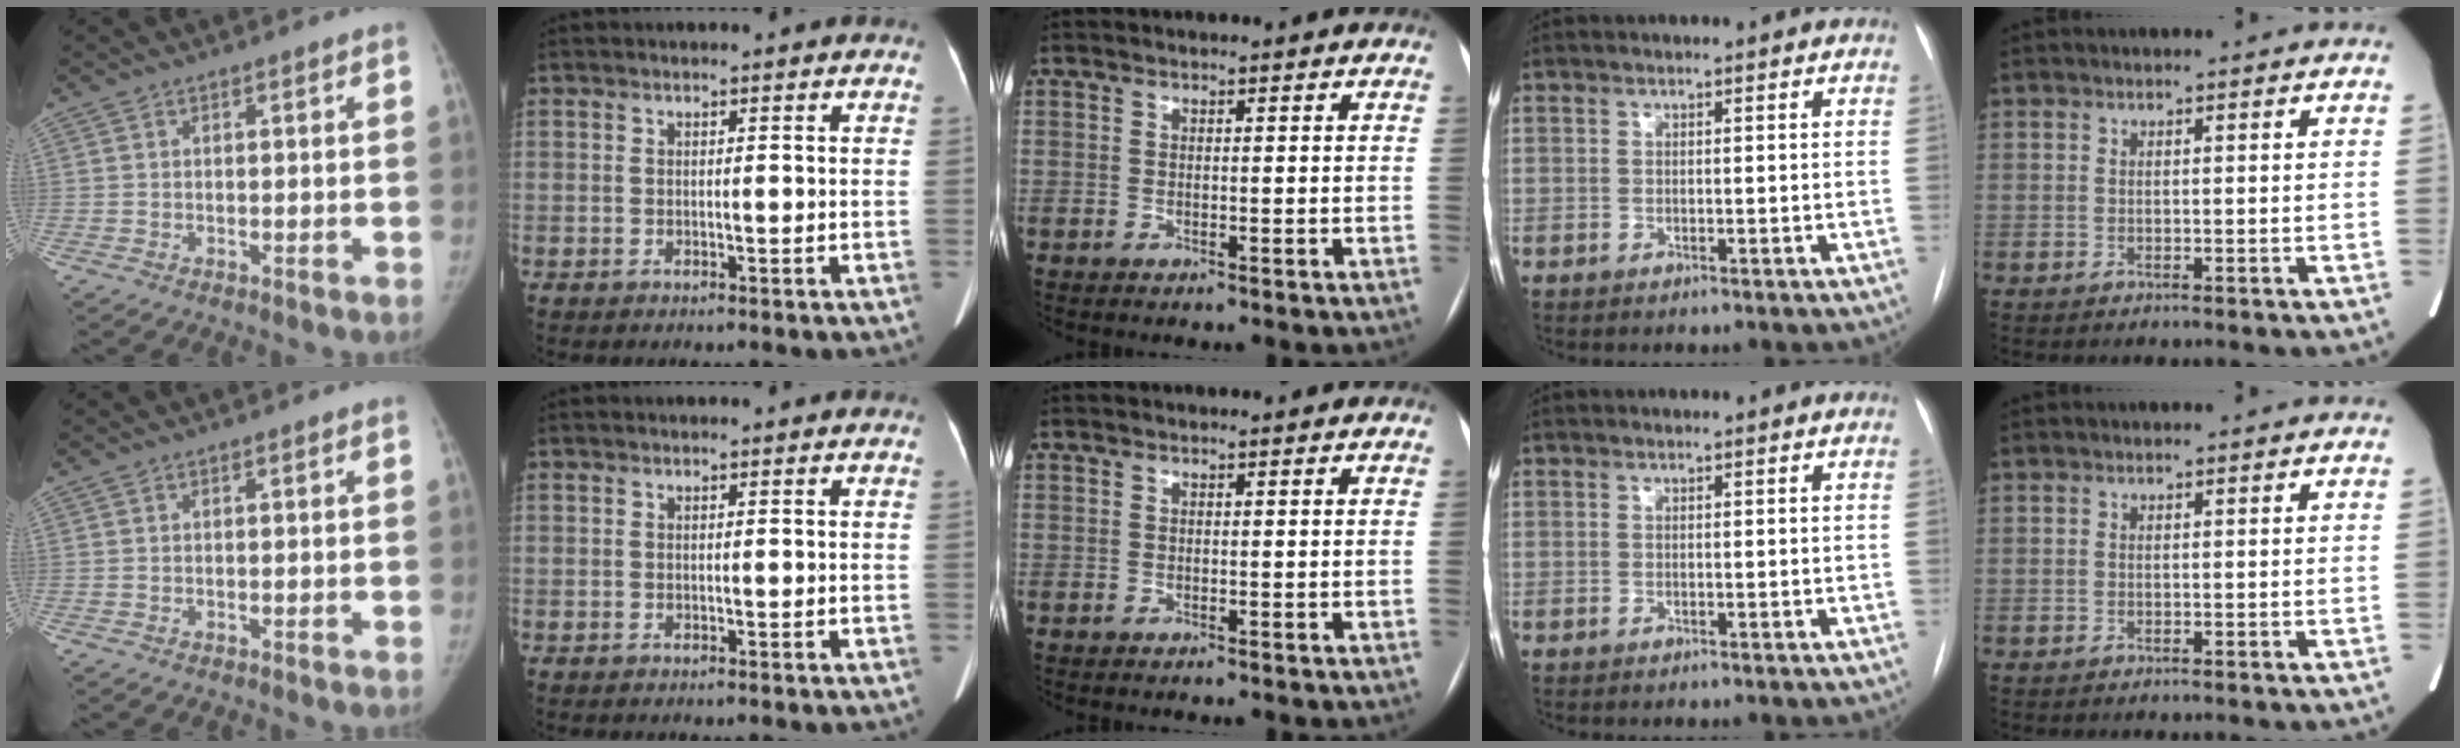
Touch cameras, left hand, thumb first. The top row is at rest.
{}